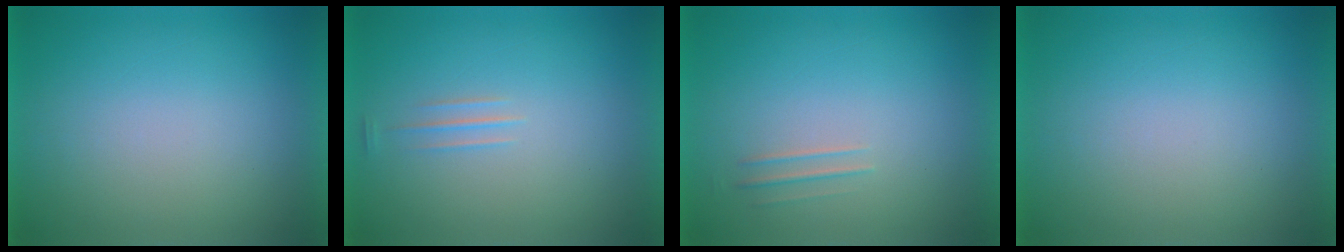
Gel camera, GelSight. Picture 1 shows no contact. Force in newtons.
{"total": 1.1}
{"total": 1.5}
{"total": 0.0}